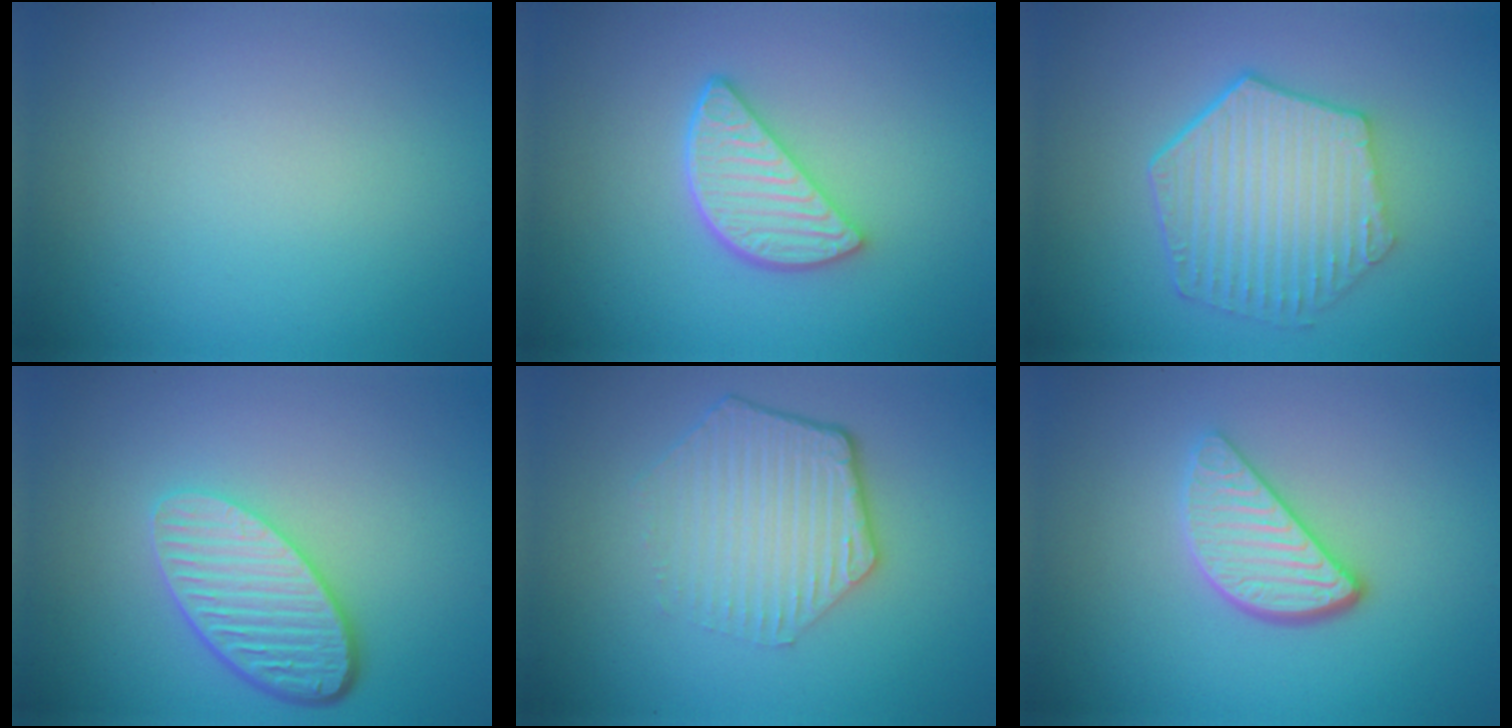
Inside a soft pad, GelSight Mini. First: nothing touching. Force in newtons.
{"total": 3.9, "press": 3.2, "slide": 2.3}
{"total": 6.1, "press": 4.5, "slide": 4.0}
{"total": 5.3, "press": 3.9, "slide": 3.6}
{"total": 4.3, "press": 3.2, "slide": 2.8}
{"total": 3.6, "press": 2.9, "slide": 2.1}